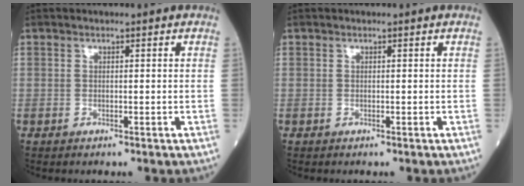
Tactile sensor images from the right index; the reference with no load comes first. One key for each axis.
{"total": 0.0}